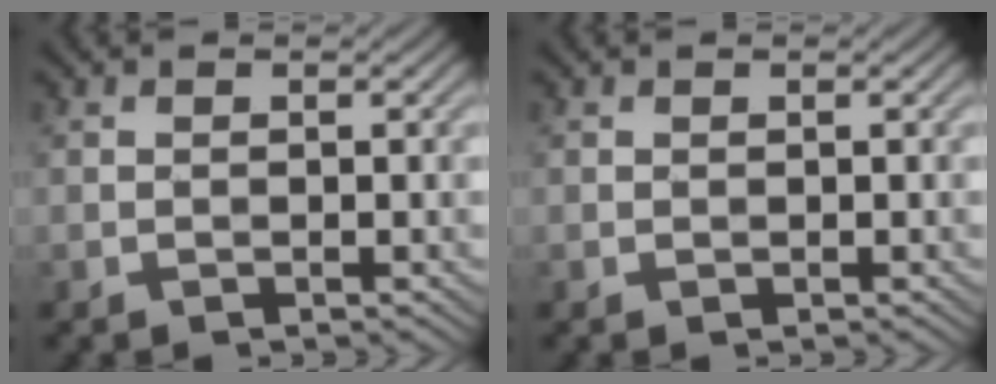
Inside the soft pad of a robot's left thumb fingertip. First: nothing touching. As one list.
[{"total": 0.0}]